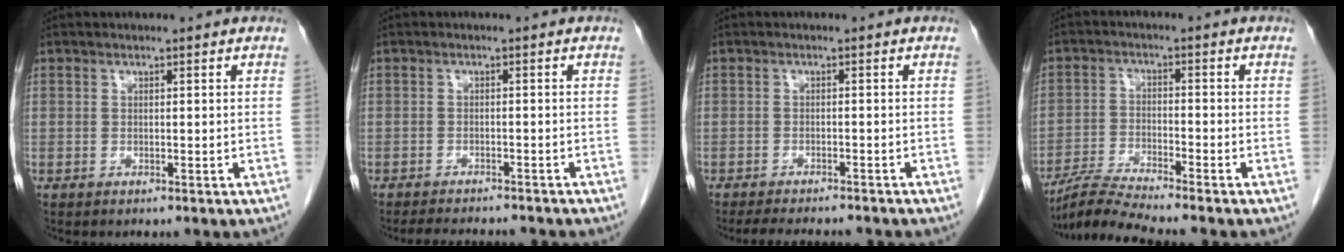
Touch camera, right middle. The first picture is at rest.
{"total": 8.2, "force": [-7.5, 1.3, 2.9], "torque": [-0.043, -0.009, -0.098]}
{"total": 9.2, "force": [-8.3, 1.5, 3.8], "torque": [-0.054, -0.013, -0.108]}
{"total": 6.5, "force": [-5.9, -1.7, 2.1], "torque": [-0.048, -0.021, -0.114]}